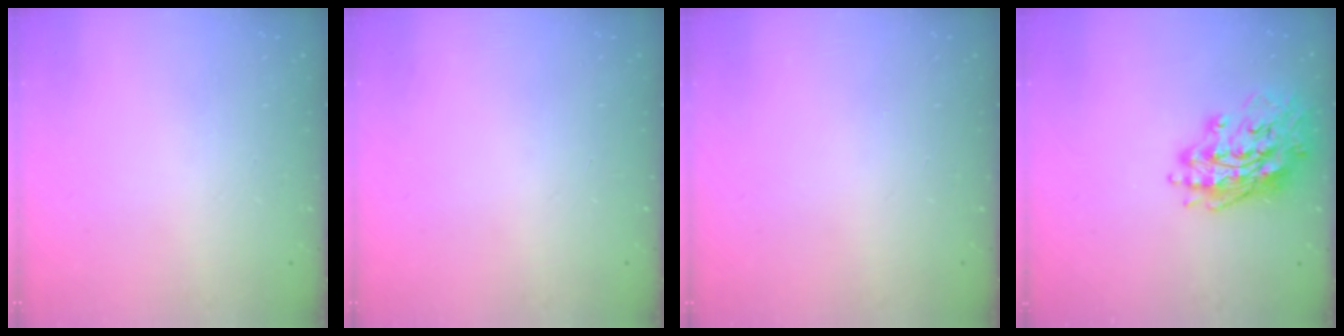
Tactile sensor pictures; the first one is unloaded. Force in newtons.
{"total": 0.0}
{"total": 0.0}
{"total": 17.1, "press": 16.9, "slide": 2.4}